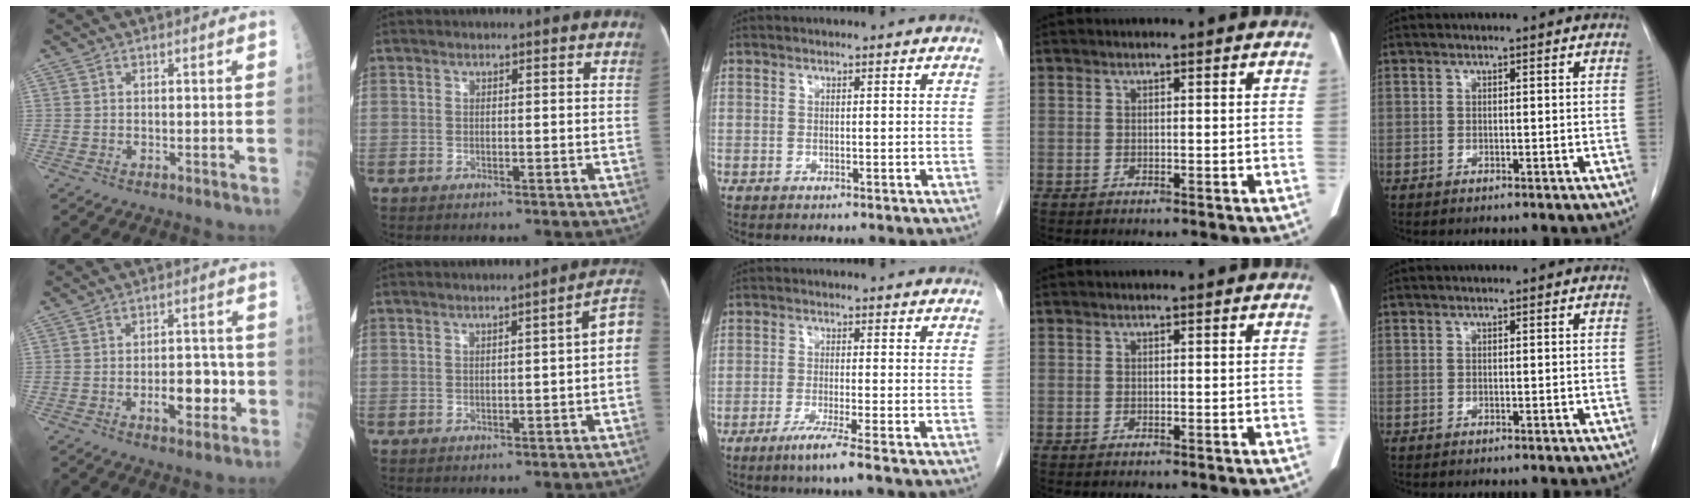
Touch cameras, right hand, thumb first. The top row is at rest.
{"thumb": {"total": 8.1, "force": [-2.0, 4.1, 6.7], "torque": [-0.076, 0.016, -0.026]}, "index": {"total": 4.6, "force": [-0.5, 0.5, 4.5], "torque": [-0.046, 0.016, -0.010]}, "middle": {"total": 4.5, "force": [-2.9, -0.8, 3.4], "torque": [-0.066, -0.015, -0.057]}}